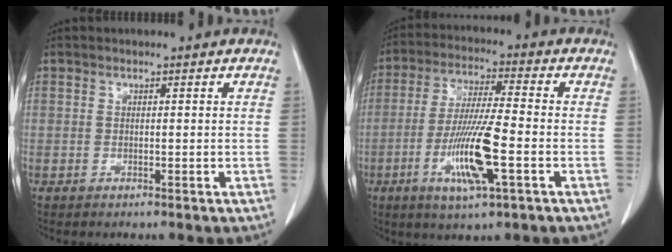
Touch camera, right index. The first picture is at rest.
{"total": 11.8, "force": [-3.7, 0.9, 11.1], "torque": [-0.217, -0.013, -0.068]}